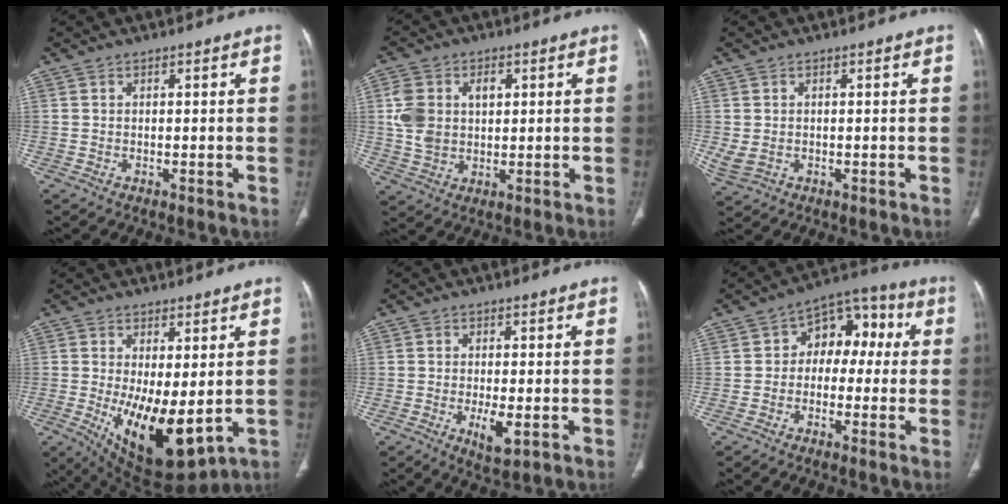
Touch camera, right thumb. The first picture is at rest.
{"total": 9.5, "force": [2.0, 6.9, 6.1], "torque": [-0.107, 0.003, 0.043]}
{"total": 3.3, "force": [-0.2, 2.3, 2.3], "torque": [-0.061, 0.003, 0.008]}
{"total": 14.2, "force": [-1.6, 5.9, 12.8], "torque": [-0.202, -0.030, -0.002]}
{"total": 4.9, "force": [-1.5, 1.7, 4.3], "torque": [-0.074, -0.009, -0.020]}
{"total": 10.2, "force": [0.6, 7.2, 7.2], "torque": [-0.055, 0.041, -0.007]}